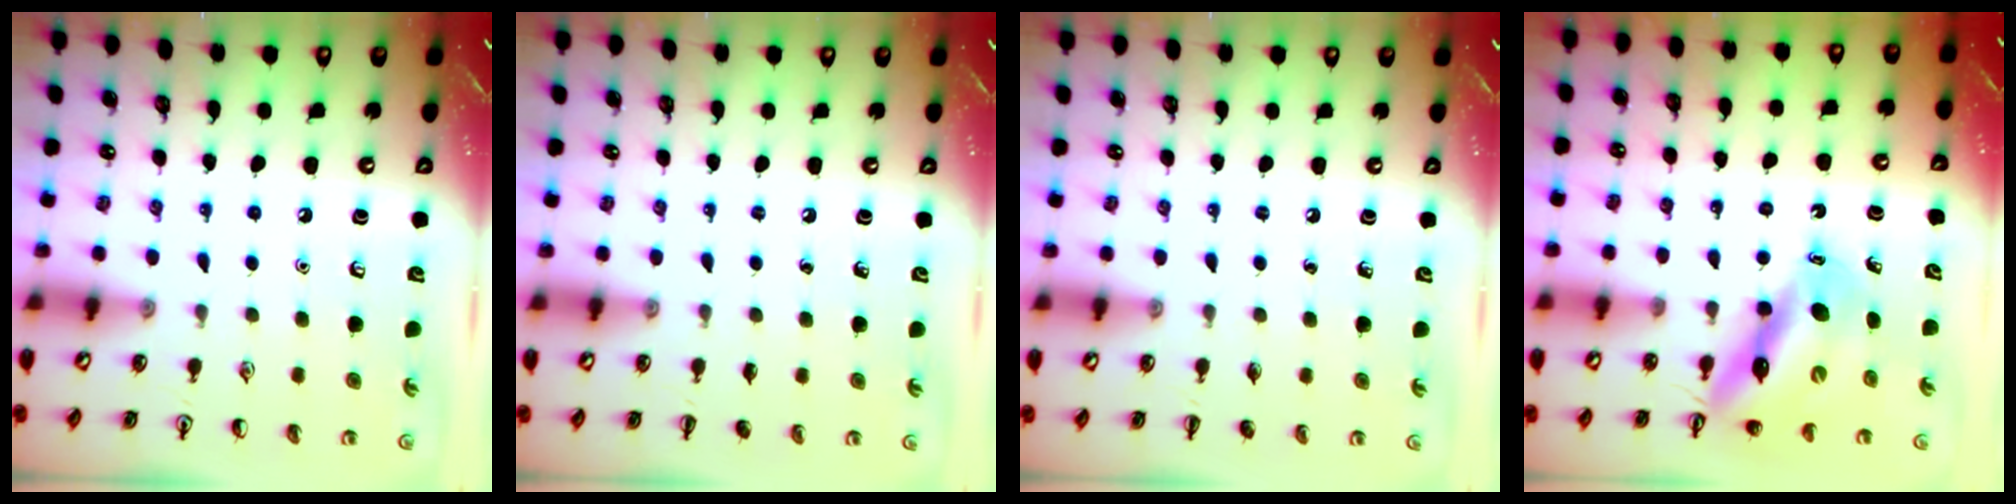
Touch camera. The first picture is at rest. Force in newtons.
{"total": 0.0}
{"total": 0.0}
{"total": 12.0, "press": 11.4, "slide": 3.7}